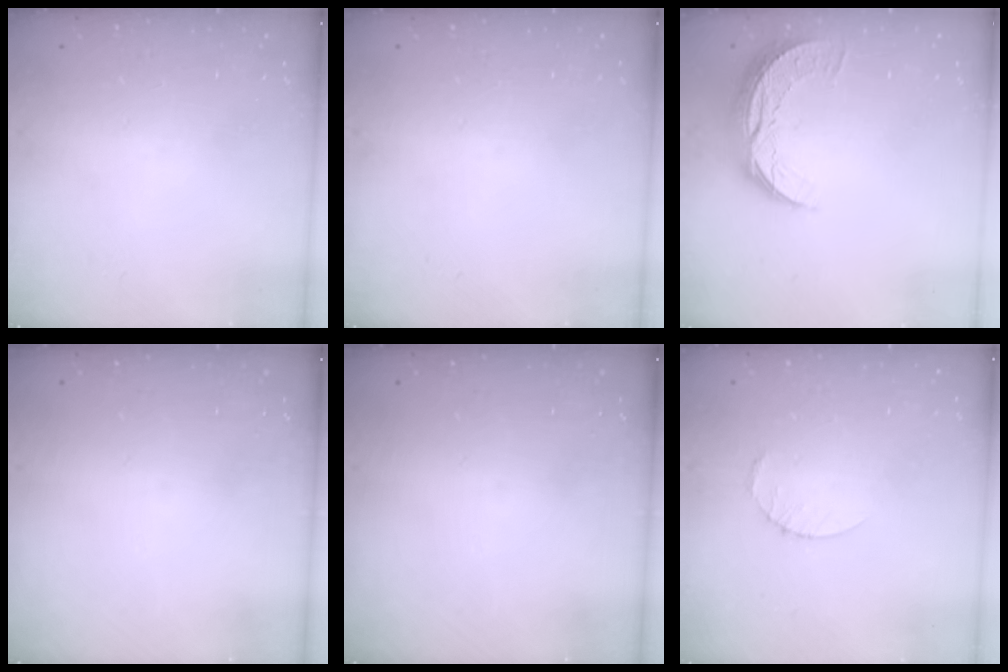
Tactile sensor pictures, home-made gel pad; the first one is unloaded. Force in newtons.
{"total": 0.0}
{"total": 8.9, "press": 8.9, "slide": 0.6}
{"total": 0.0}
{"total": 0.0}
{"total": 2.5, "press": 2.5, "slide": 0.3}